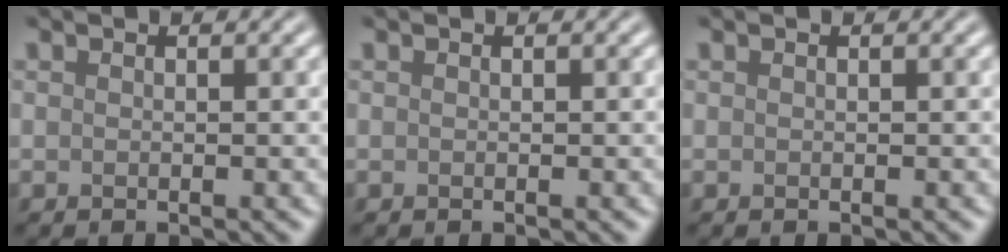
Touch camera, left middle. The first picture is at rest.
{"total": 0.0}
{"total": 0.0}